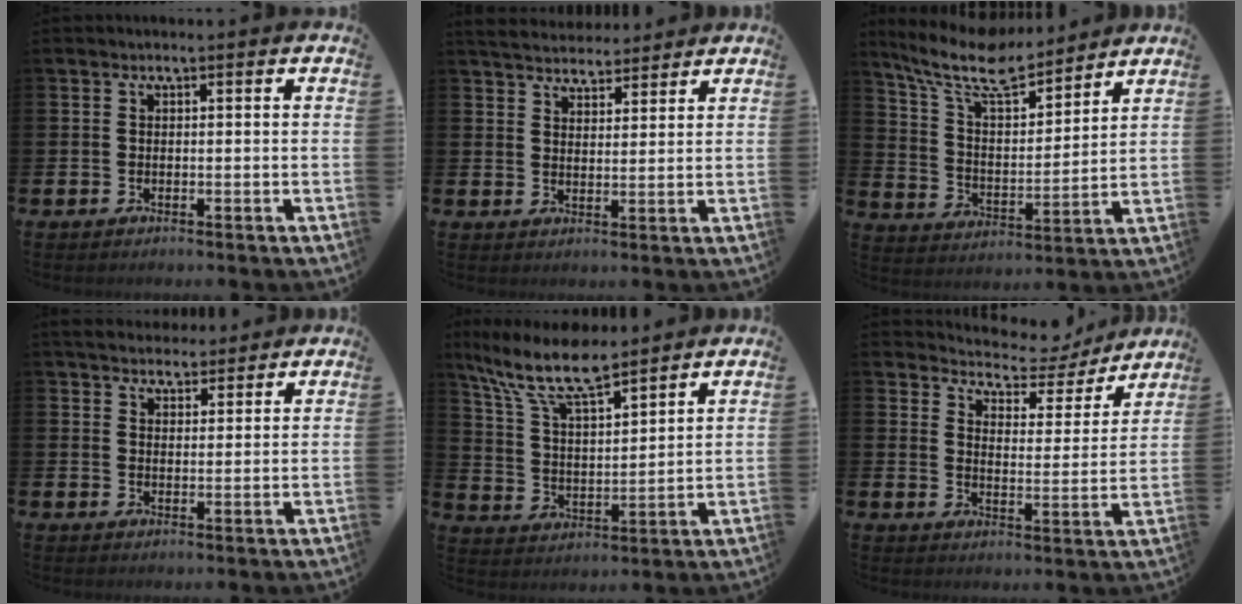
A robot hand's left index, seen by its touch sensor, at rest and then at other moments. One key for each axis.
{"total": 4.6, "fx": 4.5, "fy": 1.1, "fz": 0.2, "tx": -0.018, "ty": -0.023, "tz": 0.081}
{"total": 11.0, "fx": 9.3, "fy": 3.0, "fz": 4.9, "tx": -0.129, "ty": -0.050, "tz": 0.165}
{"total": 4.3, "fx": 4.2, "fy": 1.2, "fz": 0.2, "tx": -0.017, "ty": -0.018, "tz": 0.077}
{"total": 10.8, "fx": 9.0, "fy": 2.6, "fz": 5.4, "tx": -0.142, "ty": -0.038, "tz": 0.161}
{"total": 5.4, "fx": 5.1, "fy": 1.7, "fz": 0.6, "tx": -0.038, "ty": -0.044, "tz": 0.084}